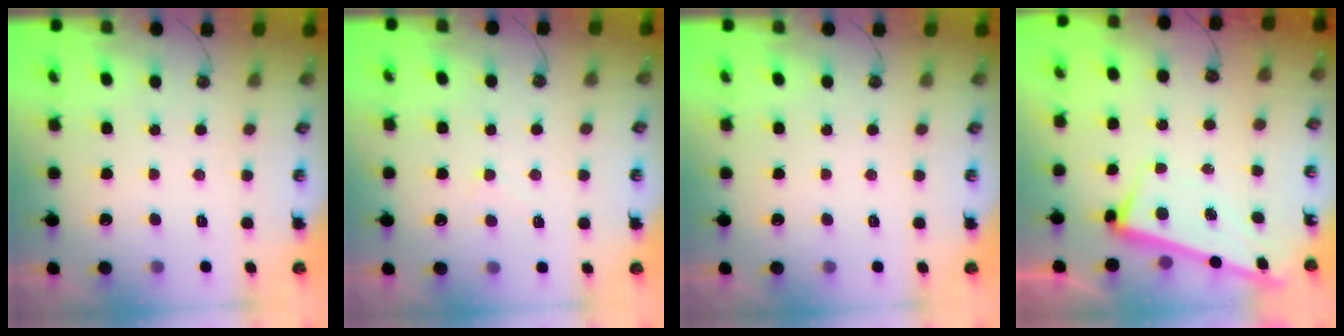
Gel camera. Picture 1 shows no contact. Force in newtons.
{"total": 5.4, "press": 5.4, "slide": 0.6}
{"total": 0.0}
{"total": 2.5, "press": 2.4, "slide": 0.8}